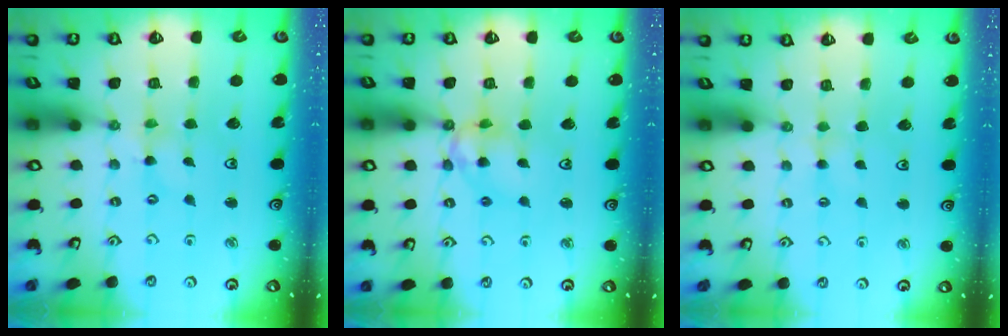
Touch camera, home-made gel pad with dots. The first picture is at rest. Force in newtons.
{"total": 11.1, "press": 11.1, "slide": 0.9}
{"total": 2.2, "press": 2.2, "slide": 0.4}